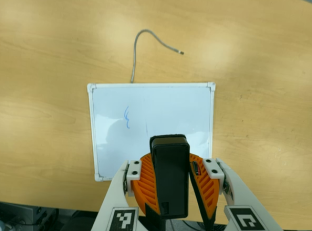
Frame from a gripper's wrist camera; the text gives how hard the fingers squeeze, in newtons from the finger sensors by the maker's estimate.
{"total": 9.6, "left": 9.9, "right": 9.2}